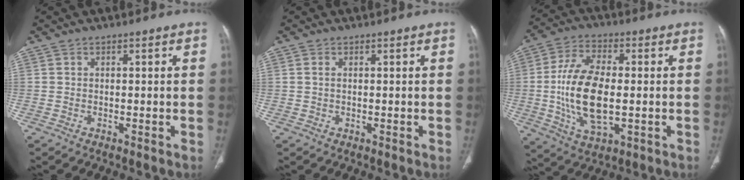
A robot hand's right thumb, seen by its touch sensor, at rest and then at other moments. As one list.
[{"total": 0.8, "force": [0.2, 0.4, 0.7], "torque": [-0.018, 0.005, 0.006]}, {"total": 15.7, "force": [-1.0, 7.8, 13.6], "torque": [-0.260, 0.002, -0.014]}]